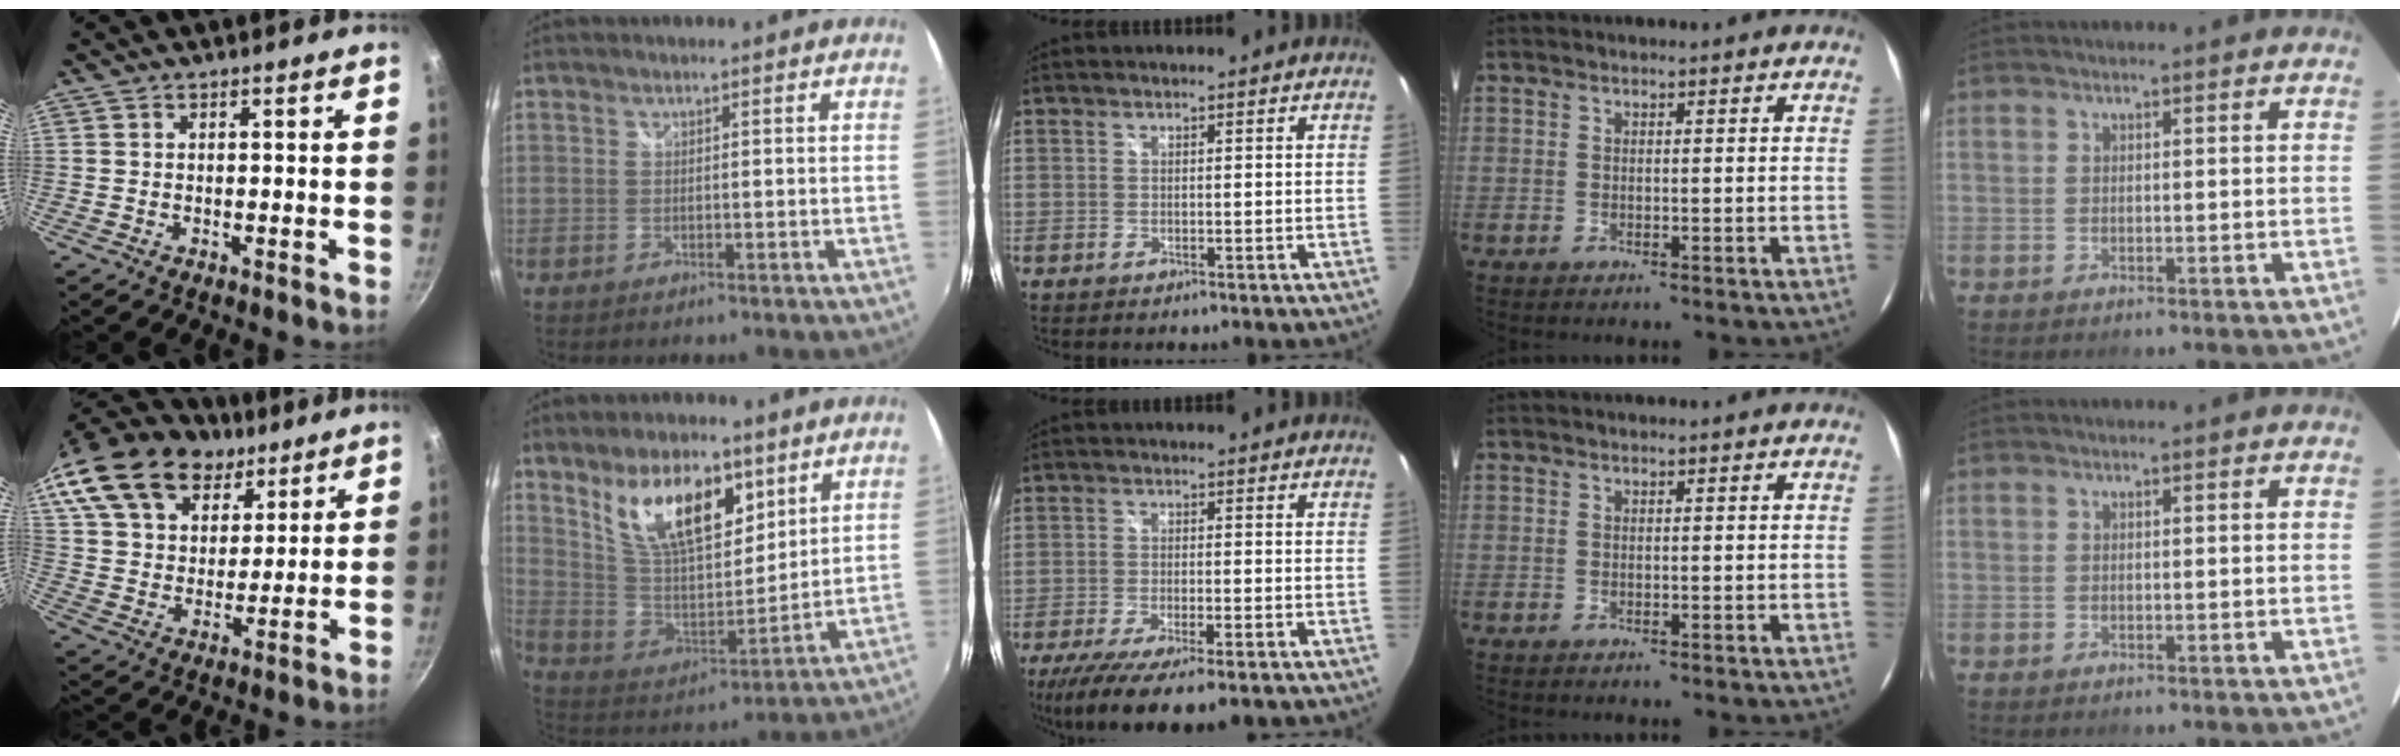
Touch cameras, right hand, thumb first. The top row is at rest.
{"thumb": {"total": 28.5, "force": [18.2, 17.6, 13.1], "torque": [-0.286, 0.009, 0.328]}, "index": {"total": 17.7, "force": [9.6, 8.2, 12.4], "torque": [-0.222, 0.000, 0.185]}, "middle": {"total": 12.0, "force": [-8.7, 2.0, 8.1], "torque": [-0.169, -0.048, -0.142]}}